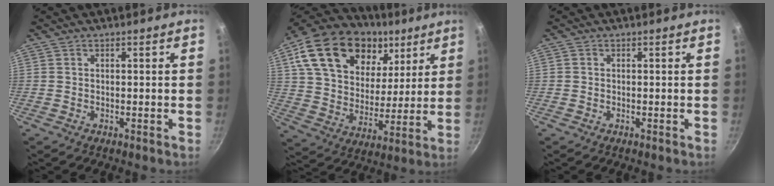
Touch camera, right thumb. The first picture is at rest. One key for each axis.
{"total": 27.0, "fx": 12.5, "fy": 17.5, "fz": 16.3, "tx": -0.271, "ty": -0.025, "tz": 0.215}
{"total": 0.0}